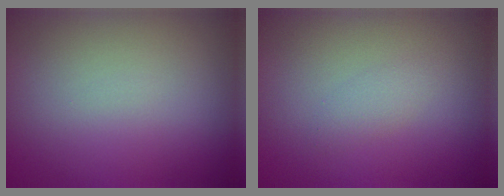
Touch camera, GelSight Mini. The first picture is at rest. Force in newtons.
{"total": 1.1, "press": 1.1, "slide": 0.1}